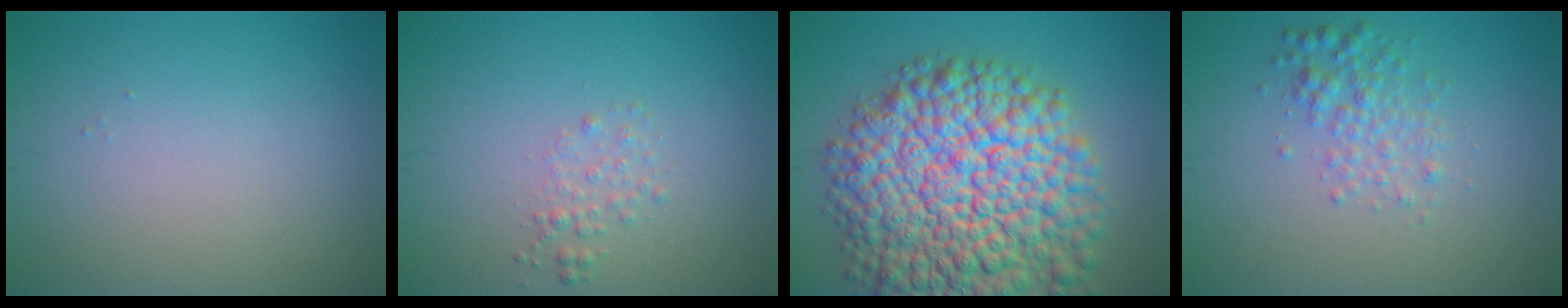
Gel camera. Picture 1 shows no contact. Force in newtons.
{"total": 1.3, "press": 1.3, "slide": 0.1}
{"total": 15.7, "press": 15.6, "slide": 0.7}
{"total": 2.5, "press": 2.5, "slide": 0.0}